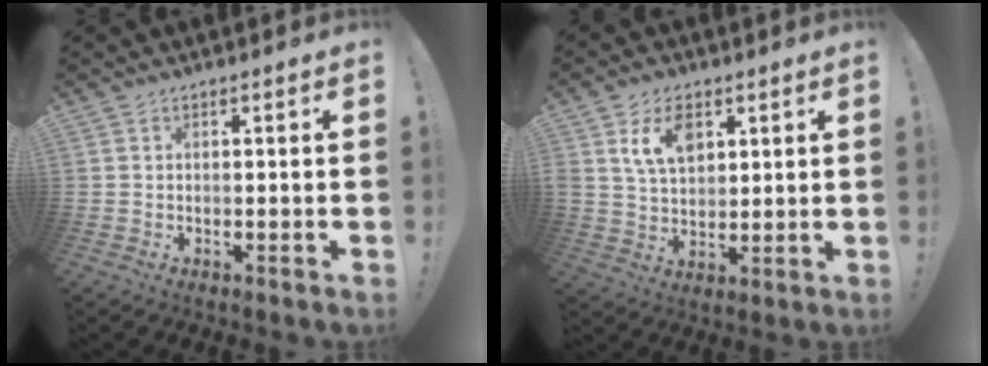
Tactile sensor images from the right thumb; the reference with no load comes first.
{"total": 9.9, "force": [4.6, 6.5, 5.9], "torque": [-0.102, -0.004, 0.087]}